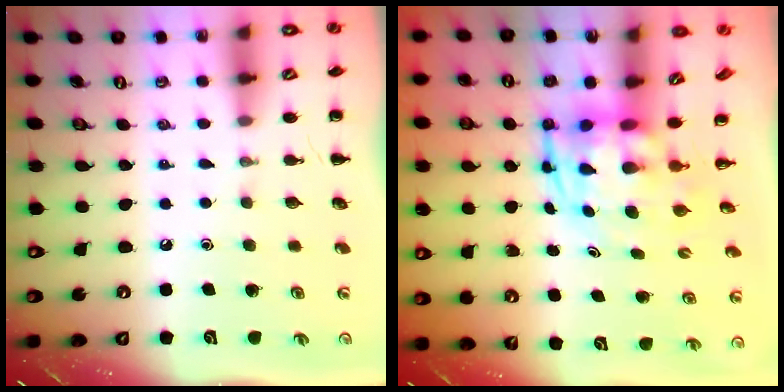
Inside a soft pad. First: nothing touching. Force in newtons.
{"total": 3.9, "press": 3.6, "slide": 1.4}